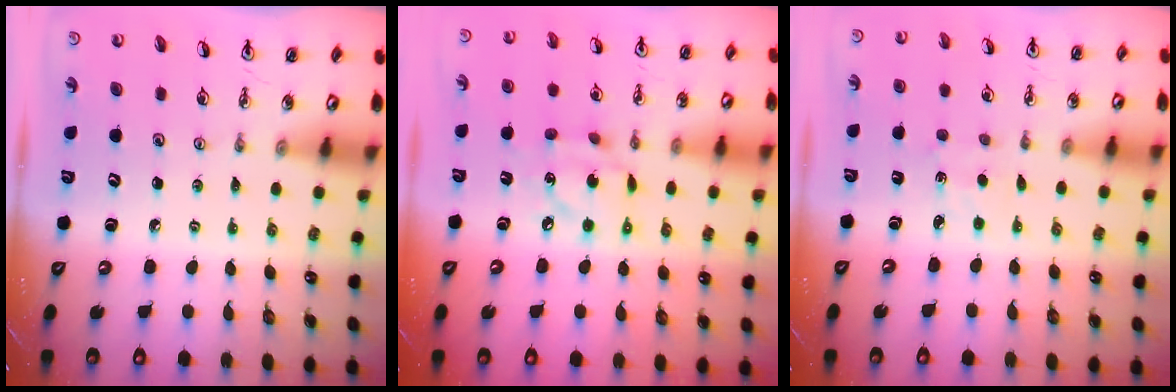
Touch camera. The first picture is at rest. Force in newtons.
{"total": 10.6, "press": 10.6, "slide": 0.6}
{"total": 1.6, "press": 1.6, "slide": 0.3}